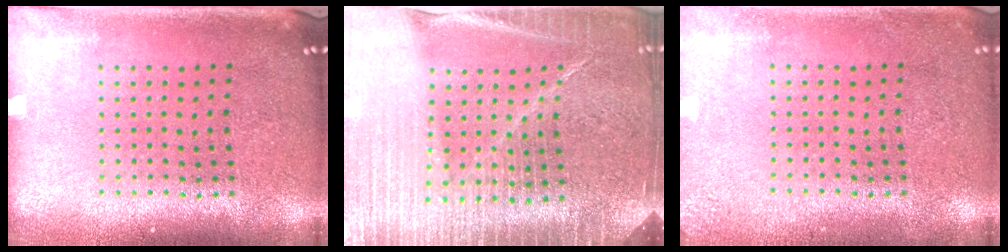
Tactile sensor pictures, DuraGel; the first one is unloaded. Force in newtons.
{"total": 4.2, "press": 3.9, "slide": 1.6}
{"total": 1.9, "press": 1.9, "slide": 0.2}